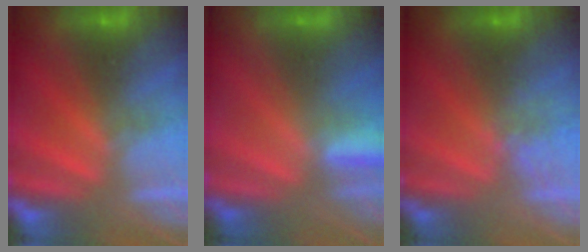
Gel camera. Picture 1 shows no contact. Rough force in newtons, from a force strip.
{"total": 2.8}
{"total": 2.3}